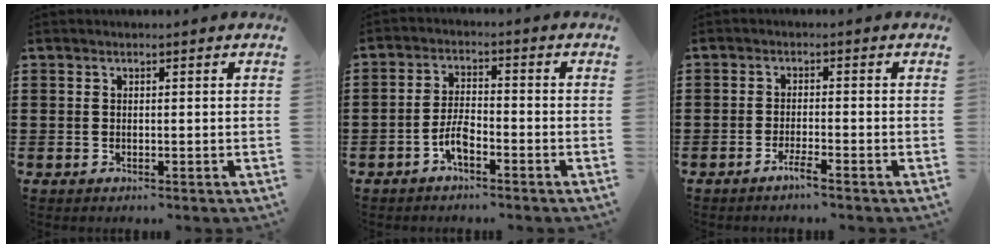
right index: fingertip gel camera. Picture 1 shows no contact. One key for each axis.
{"total": 4.2, "fx": -2.4, "fy": 1.4, "fz": 3.1, "tx": -0.076, "ty": 0.002, "tz": -0.052}
{"total": 2.2, "fx": -1.7, "fy": -0.1, "fz": 1.4, "tx": -0.031, "ty": -0.005, "tz": -0.033}